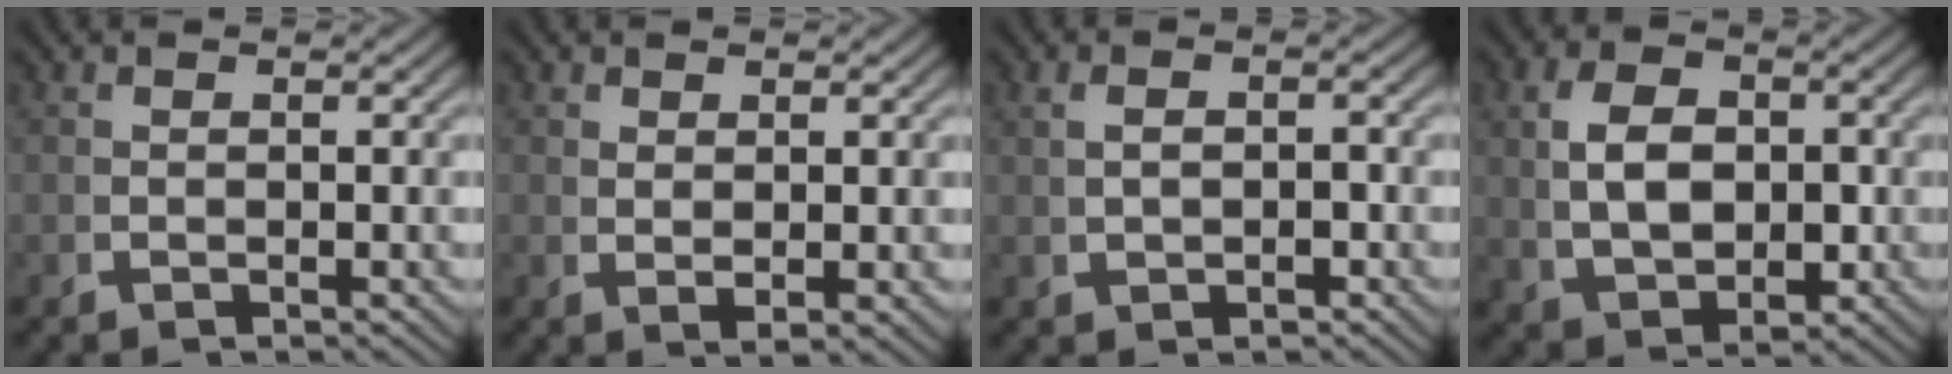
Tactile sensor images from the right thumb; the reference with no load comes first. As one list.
[{"total": 1.4, "force": [0.9, 0.2, 1.0], "torque": [-0.015, -0.003, 0.023]}, {"total": 1.9, "force": [0.0, 1.1, 1.5], "torque": [-0.022, 0.004, 0.007]}, {"total": 6.8, "force": [0.5, 4.6, 5.0], "torque": [-0.089, -0.020, 0.024]}]